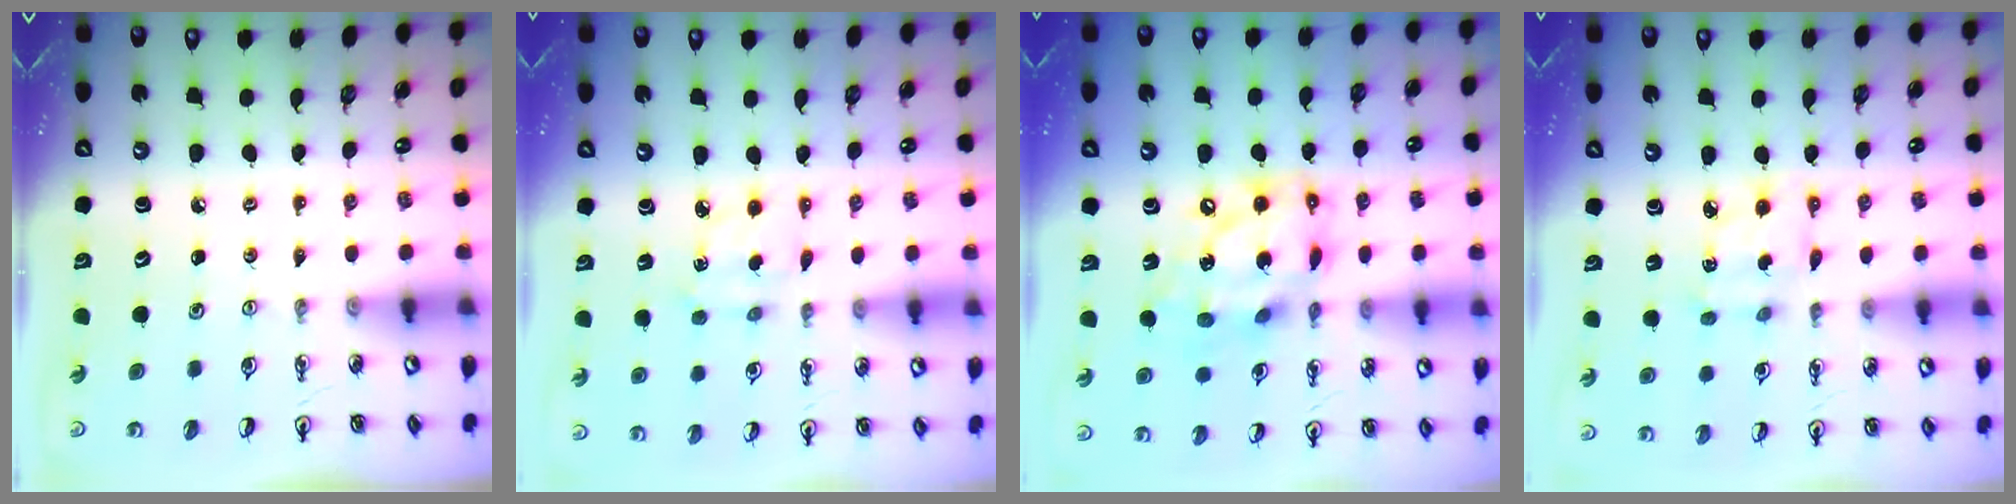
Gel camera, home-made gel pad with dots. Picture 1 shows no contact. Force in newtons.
{"total": 5.5, "press": 5.5, "slide": 0.5}
{"total": 16.6, "press": 16.5, "slide": 1.2}
{"total": 3.8, "press": 3.8, "slide": 0.2}